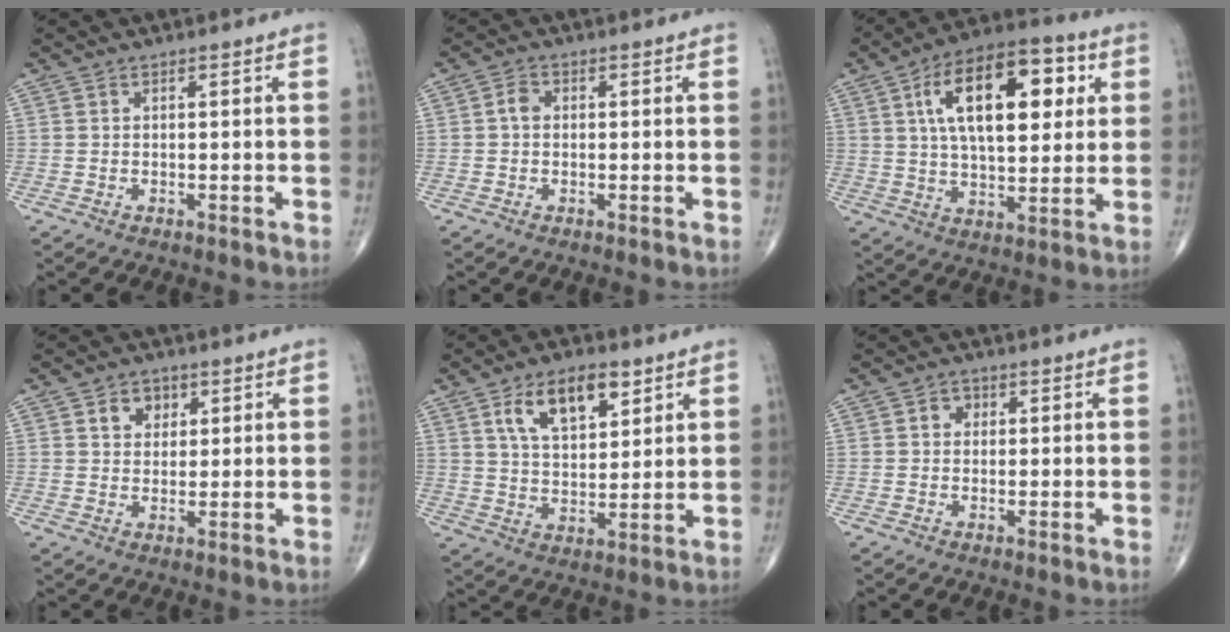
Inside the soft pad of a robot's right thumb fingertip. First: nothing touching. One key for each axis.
{"total": 2.1, "fx": 0.1, "fy": 1.6, "fz": 1.4, "tx": -0.019, "ty": 0.007, "tz": -0.004}
{"total": 20.1, "fx": 5.8, "fy": 9.6, "fz": 16.6, "tx": -0.240, "ty": 0.004, "tz": 0.088}
{"total": 4.5, "fx": 1.9, "fy": 3.5, "fz": 2.1, "tx": -0.008, "ty": -0.007, "tz": 0.029}
{"total": 11.4, "fx": 5.6, "fy": 5.8, "fz": 8.0, "tx": -0.116, "ty": -0.020, "tz": 0.103}
{"total": 2.1, "fx": 0.4, "fy": 1.8, "fz": 0.9, "tx": -0.001, "ty": 0.004, "tz": 0.000}